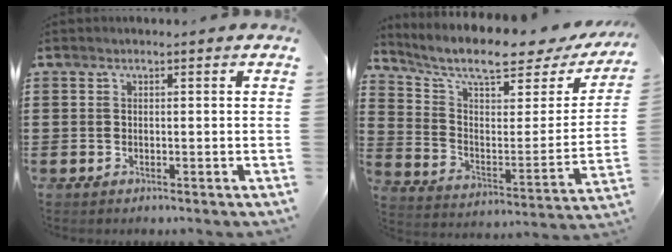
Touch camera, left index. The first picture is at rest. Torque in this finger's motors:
{"motor_torque": [2.14, 0.00, 0.81, 0.14]}